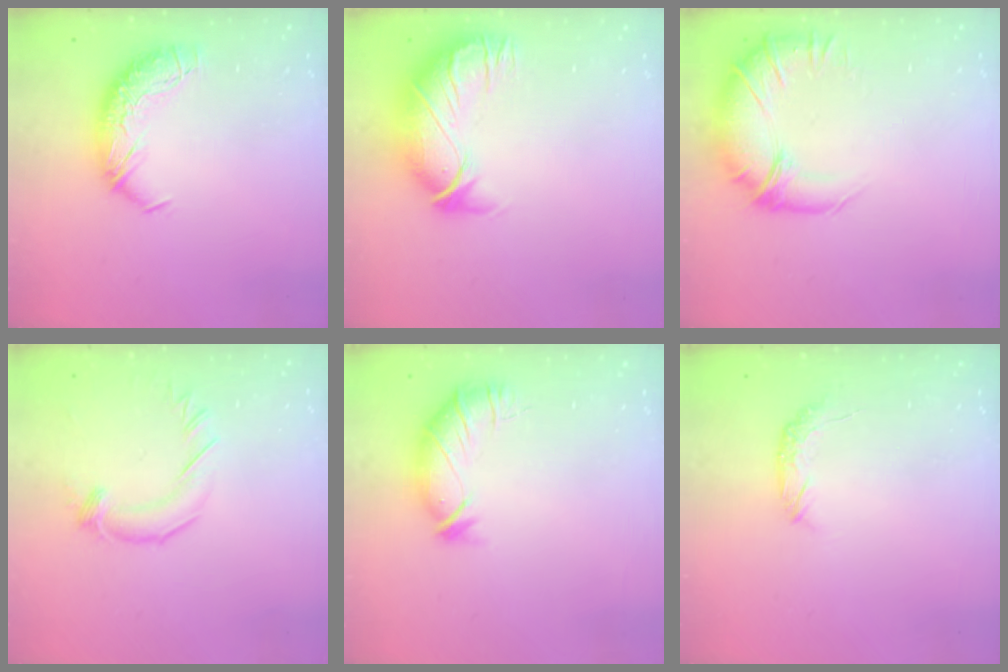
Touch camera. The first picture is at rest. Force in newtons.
{"total": 2.9, "press": 0.3, "slide": 2.9}
{"total": 2.9, "press": 0.7, "slide": 2.8}
{"total": 1.9, "press": 1.9, "slide": 0.1}
{"total": 3.0, "press": 2.4, "slide": 1.9}
{"total": 5.4, "press": 5.3, "slide": 1.1}